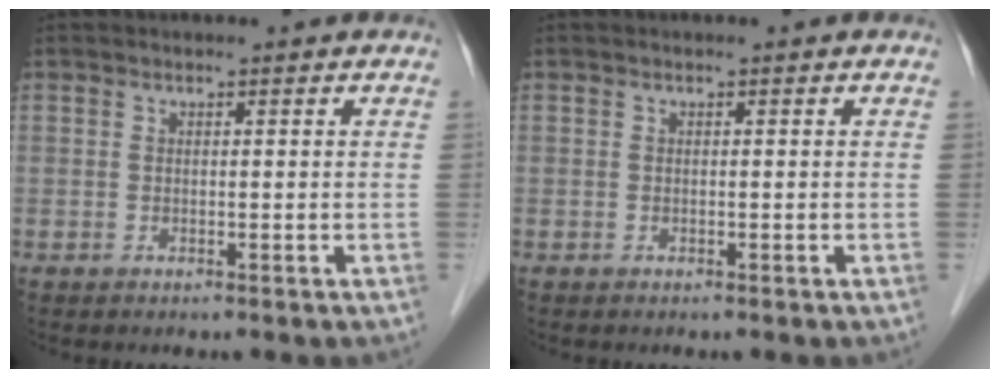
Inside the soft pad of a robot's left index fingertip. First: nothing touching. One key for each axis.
{"total": 0.0}